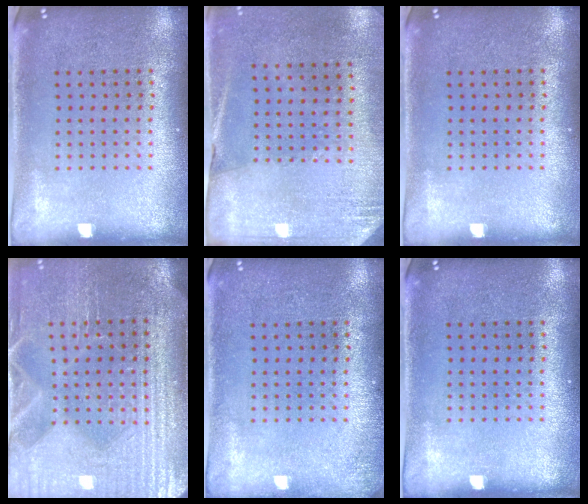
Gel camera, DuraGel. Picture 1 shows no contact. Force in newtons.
{"total": 2.6, "press": 2.3, "slide": 1.1}
{"total": 0.0}
{"total": 4.0, "press": 3.8, "slide": 1.3}
{"total": 1.0, "press": 1.0, "slide": 0.3}
{"total": 0.0}